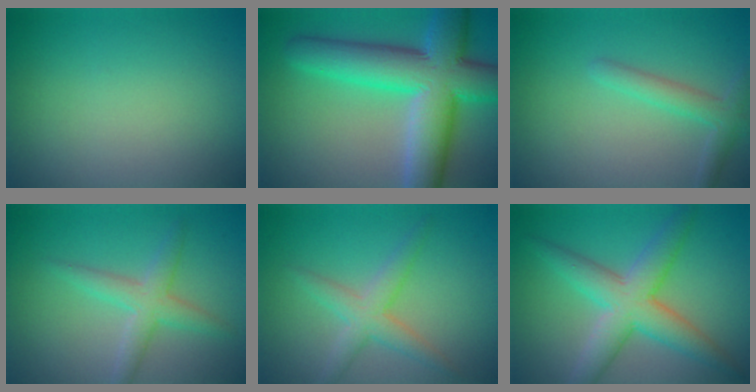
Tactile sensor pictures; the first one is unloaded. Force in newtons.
{"total": 11.3, "press": 11.3, "slide": 0.5}
{"total": 2.3, "press": 2.3, "slide": 0.1}
{"total": 2.9, "press": 2.9, "slide": 0.0}
{"total": 3.0, "press": 3.0, "slide": 0.2}
{"total": 6.1, "press": 6.0, "slide": 0.2}